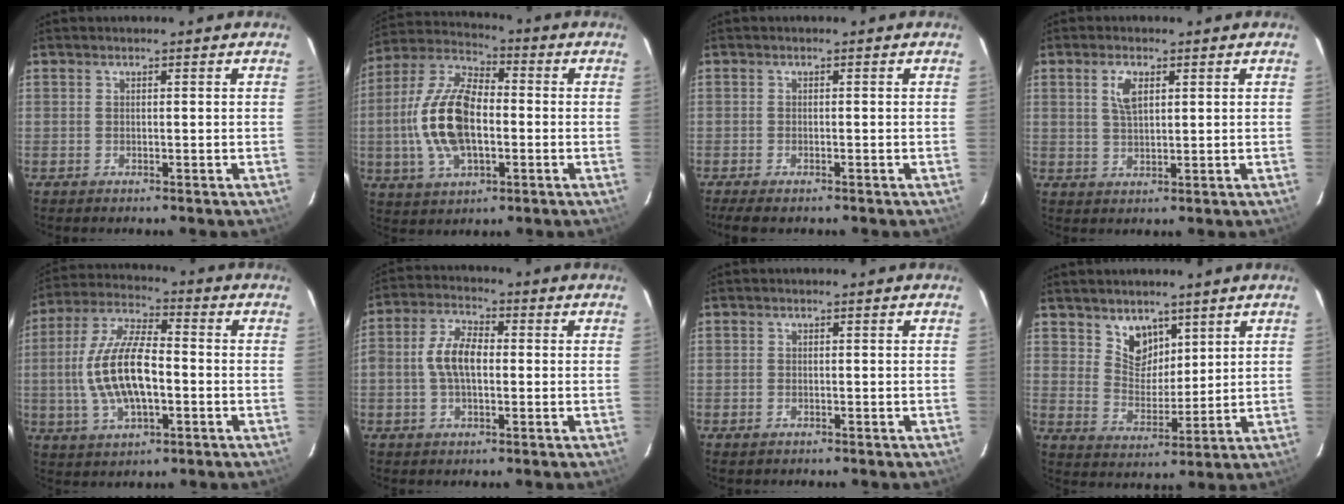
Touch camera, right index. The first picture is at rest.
{"total": 16.4, "force": [-1.9, 8.3, 14.0], "torque": [-0.296, 0.008, -0.036]}
{"total": 3.7, "force": [-2.9, 1.0, 2.1], "torque": [-0.051, -0.015, -0.051]}
{"total": 4.1, "force": [1.6, 1.9, 3.3], "torque": [-0.061, 0.004, 0.031]}
{"total": 14.5, "force": [-1.9, 6.0, 13.1], "torque": [-0.271, 0.004, -0.031]}
{"total": 7.5, "force": [-0.4, 4.2, 6.3], "torque": [-0.128, 0.016, -0.009]}
{"total": 1.1, "force": [-0.6, 0.8, 0.3], "torque": [-0.005, 0.000, -0.008]}
{"total": 6.6, "force": [4.5, 4.3, 2.0], "torque": [-0.024, -0.001, 0.089]}